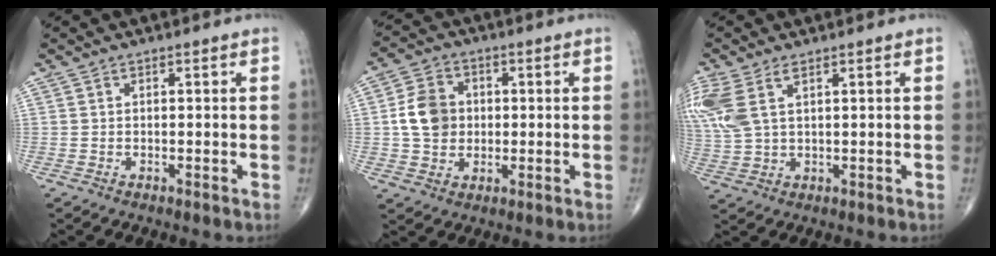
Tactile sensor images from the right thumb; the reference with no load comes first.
{"total": 9.1, "force": [0.4, 6.9, 5.9], "torque": [-0.100, 0.011, 0.003]}
{"total": 9.6, "force": [3.8, 4.6, 7.5], "torque": [-0.205, 0.008, 0.089]}